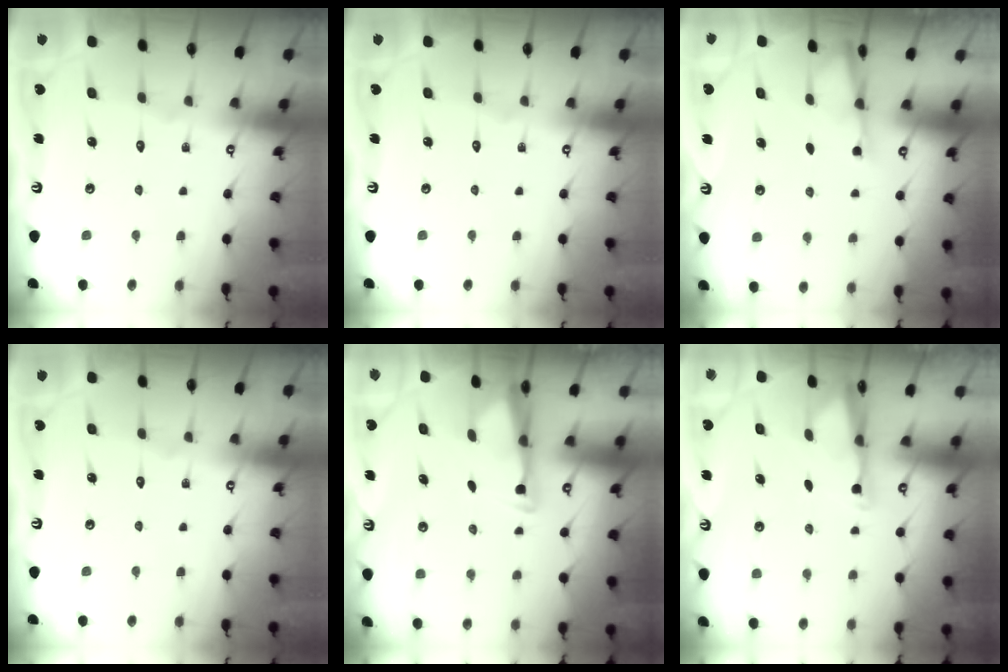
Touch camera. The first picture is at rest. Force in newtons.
{"total": 0.0}
{"total": 2.4, "press": 2.4, "slide": 0.4}
{"total": 0.0}
{"total": 3.3, "press": 3.2, "slide": 0.9}
{"total": 3.1, "press": 3.1, "slide": 0.6}